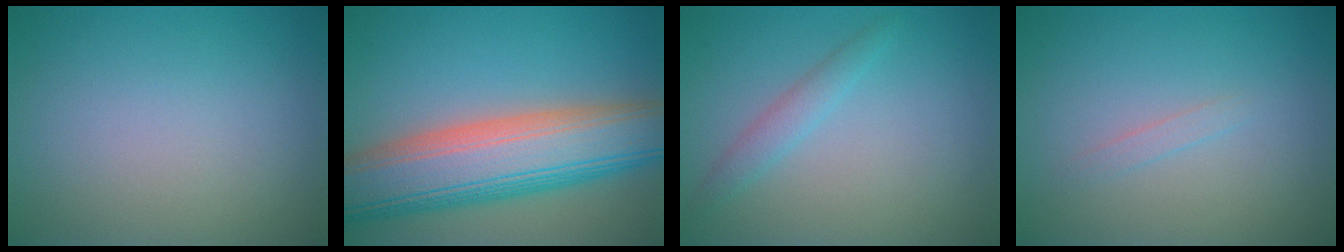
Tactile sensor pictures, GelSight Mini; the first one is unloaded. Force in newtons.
{"total": 11.7, "press": 11.7, "slide": 0.5}
{"total": 1.7, "press": 1.7, "slide": 0.1}
{"total": 0.8, "press": 0.8, "slide": 0.0}